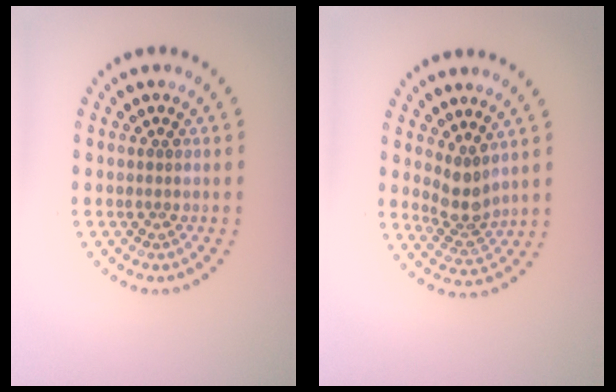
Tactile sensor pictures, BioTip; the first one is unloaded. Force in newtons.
{"total": 2.7, "press": 2.1, "slide": 1.8}